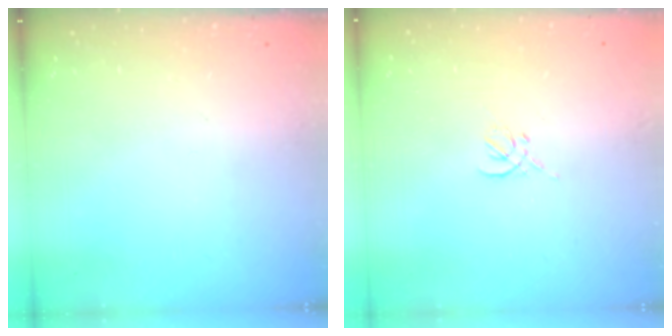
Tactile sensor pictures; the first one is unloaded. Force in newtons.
{"total": 0.0}